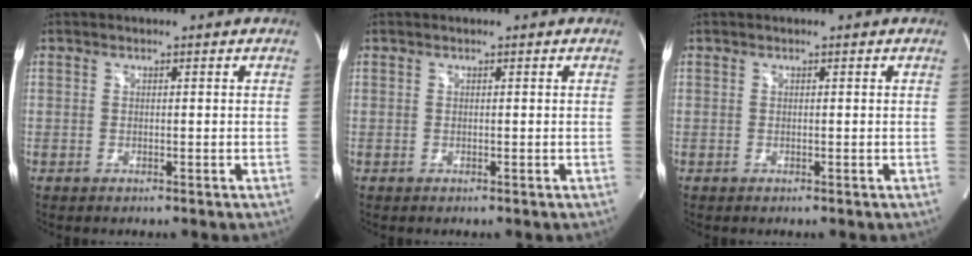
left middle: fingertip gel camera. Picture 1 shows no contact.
{"total": 0.0}
{"total": 0.0}